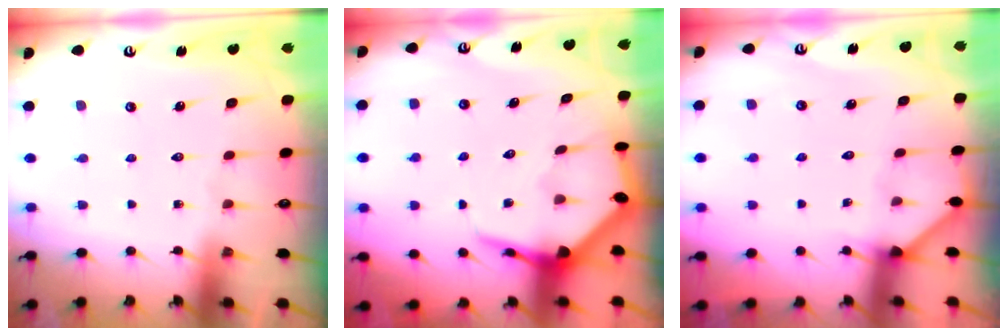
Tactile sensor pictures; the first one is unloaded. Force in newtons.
{"total": 7.6, "press": 7.6, "slide": 0.9}
{"total": 2.0, "press": 2.0, "slide": 0.2}